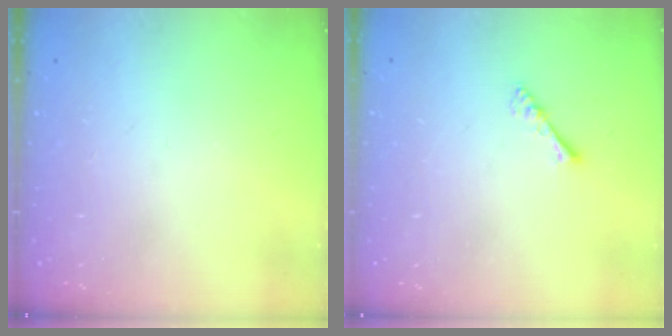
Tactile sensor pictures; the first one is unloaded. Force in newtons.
{"total": 3.5, "press": 3.5, "slide": 0.6}